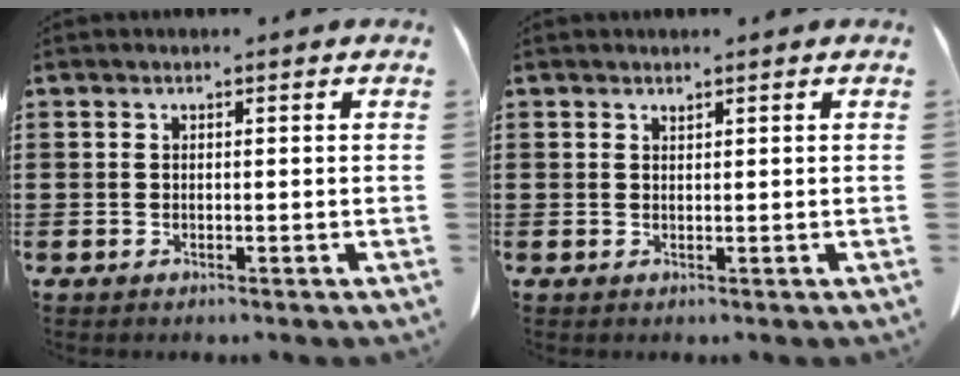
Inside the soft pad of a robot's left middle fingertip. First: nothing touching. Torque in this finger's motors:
{"motor_torque": [-0.70, 0.90, -0.28, -0.06]}